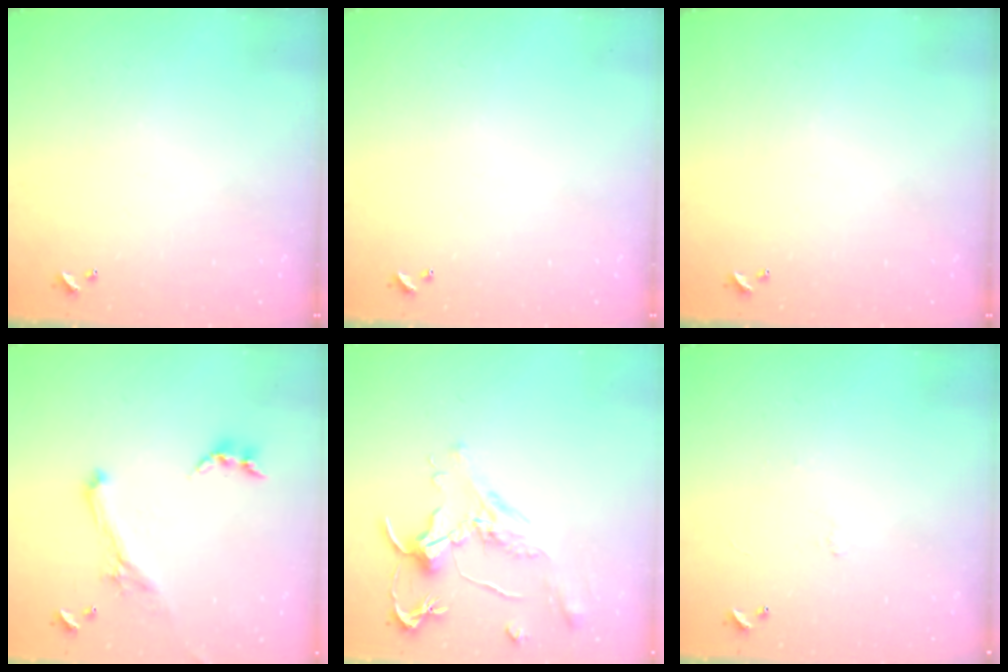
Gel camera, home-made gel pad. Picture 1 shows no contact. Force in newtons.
{"total": 0.0}
{"total": 0.0}
{"total": 1.8, "press": 1.7, "slide": 0.4}
{"total": 1.6, "press": 1.5, "slide": 0.7}
{"total": 0.5, "press": 0.1, "slide": 0.5}